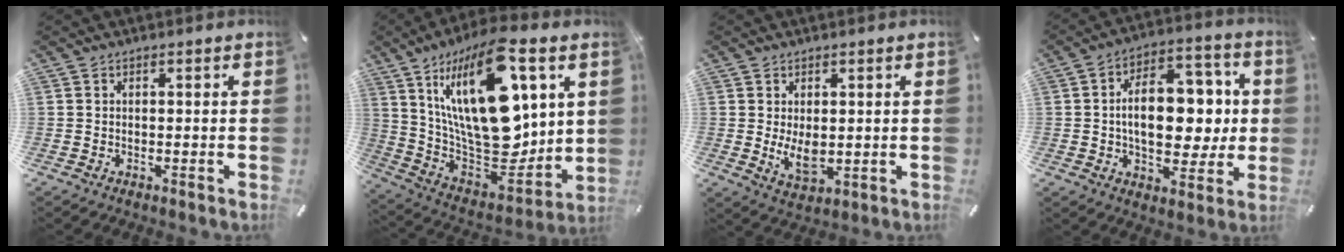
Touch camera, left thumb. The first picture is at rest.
{"total": 29.8, "force": [9.9, 13.1, 24.9], "torque": [-0.483, -0.074, 0.169]}
{"total": 6.0, "force": [0.3, 3.6, 4.8], "torque": [-0.091, -0.008, 0.004]}
{"total": 16.9, "force": [0.7, 10.7, 13.0], "torque": [-0.196, 0.005, 0.012]}